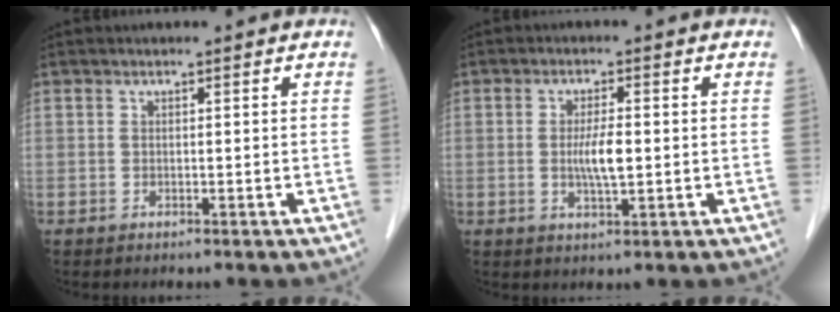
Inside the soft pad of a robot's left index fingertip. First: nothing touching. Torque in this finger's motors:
{"motor_torque": [0.65, 0.51, 0.15, 0.09]}